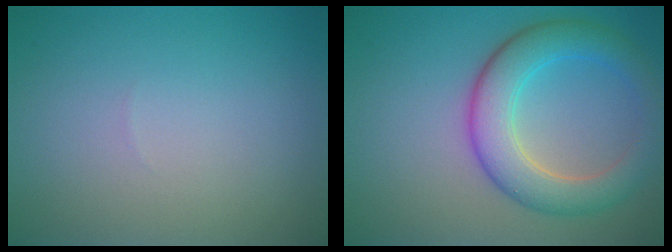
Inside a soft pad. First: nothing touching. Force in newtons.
{"total": 6.0, "press": 6.0, "slide": 0.2}